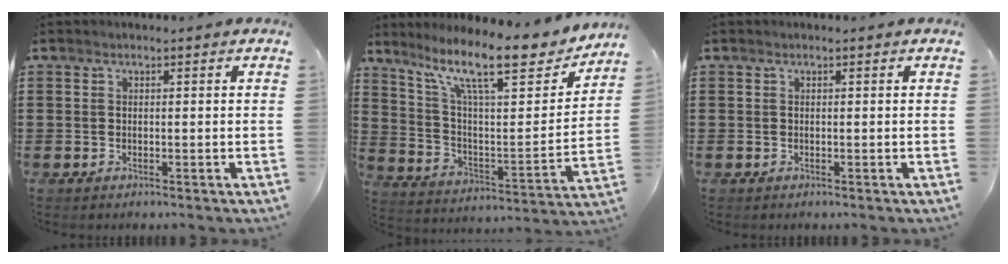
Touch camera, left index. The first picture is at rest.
{"total": 14.4, "force": [10.8, 2.6, 9.1], "torque": [-0.182, -0.061, 0.177]}
{"total": 0.0}